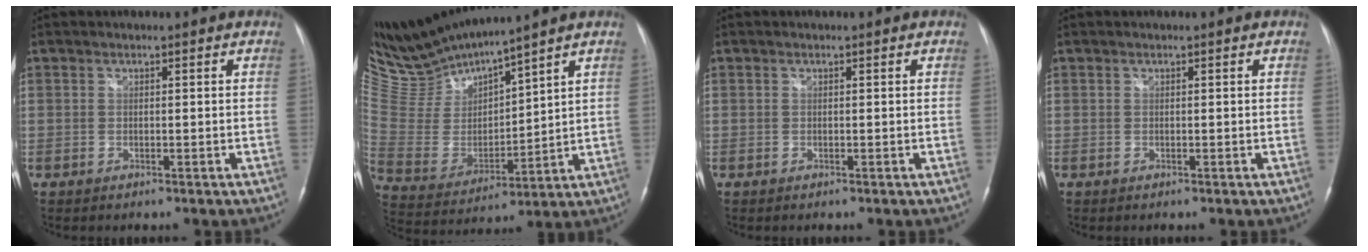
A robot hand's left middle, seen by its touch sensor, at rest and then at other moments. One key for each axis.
{"total": 11.9, "fx": 11.6, "fy": -0.7, "fz": 2.5, "tx": -0.075, "ty": -0.007, "tz": 0.251}
{"total": 0.0}
{"total": 0.0}